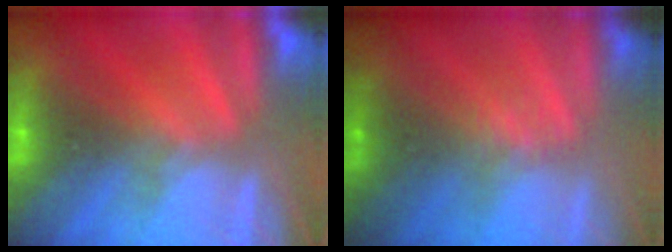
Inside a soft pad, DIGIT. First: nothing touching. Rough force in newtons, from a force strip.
{"total": 2.3}